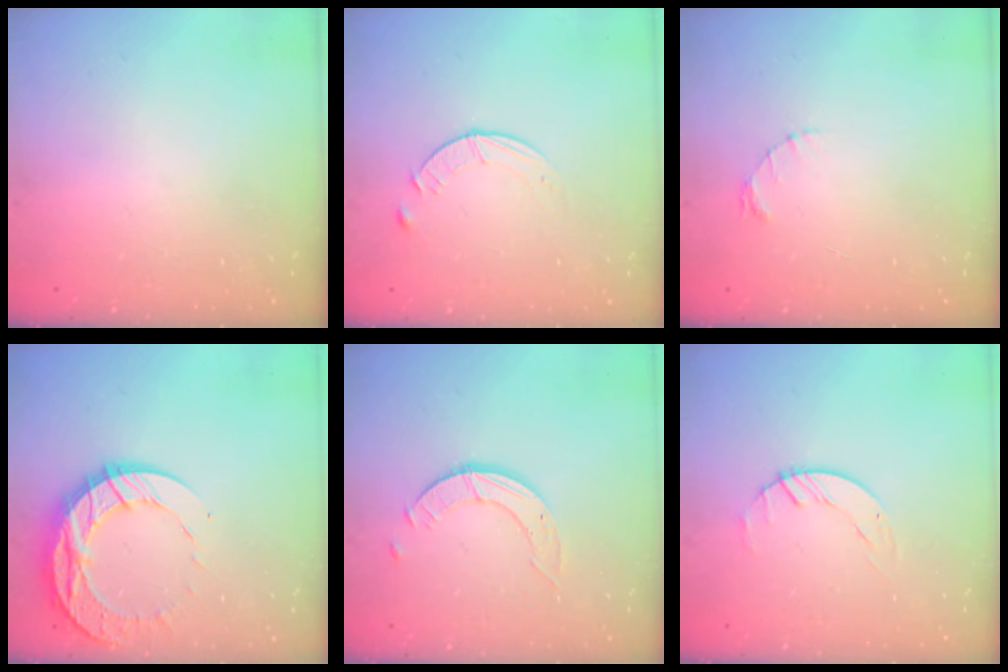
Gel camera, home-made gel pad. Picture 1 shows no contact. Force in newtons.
{"total": 5.6, "press": 5.6, "slide": 0.7}
{"total": 1.6, "press": 1.5, "slide": 0.3}
{"total": 13.8, "press": 13.7, "slide": 1.1}
{"total": 3.6, "press": 3.5, "slide": 0.4}
{"total": 0.6, "press": 0.6, "slide": 0.1}